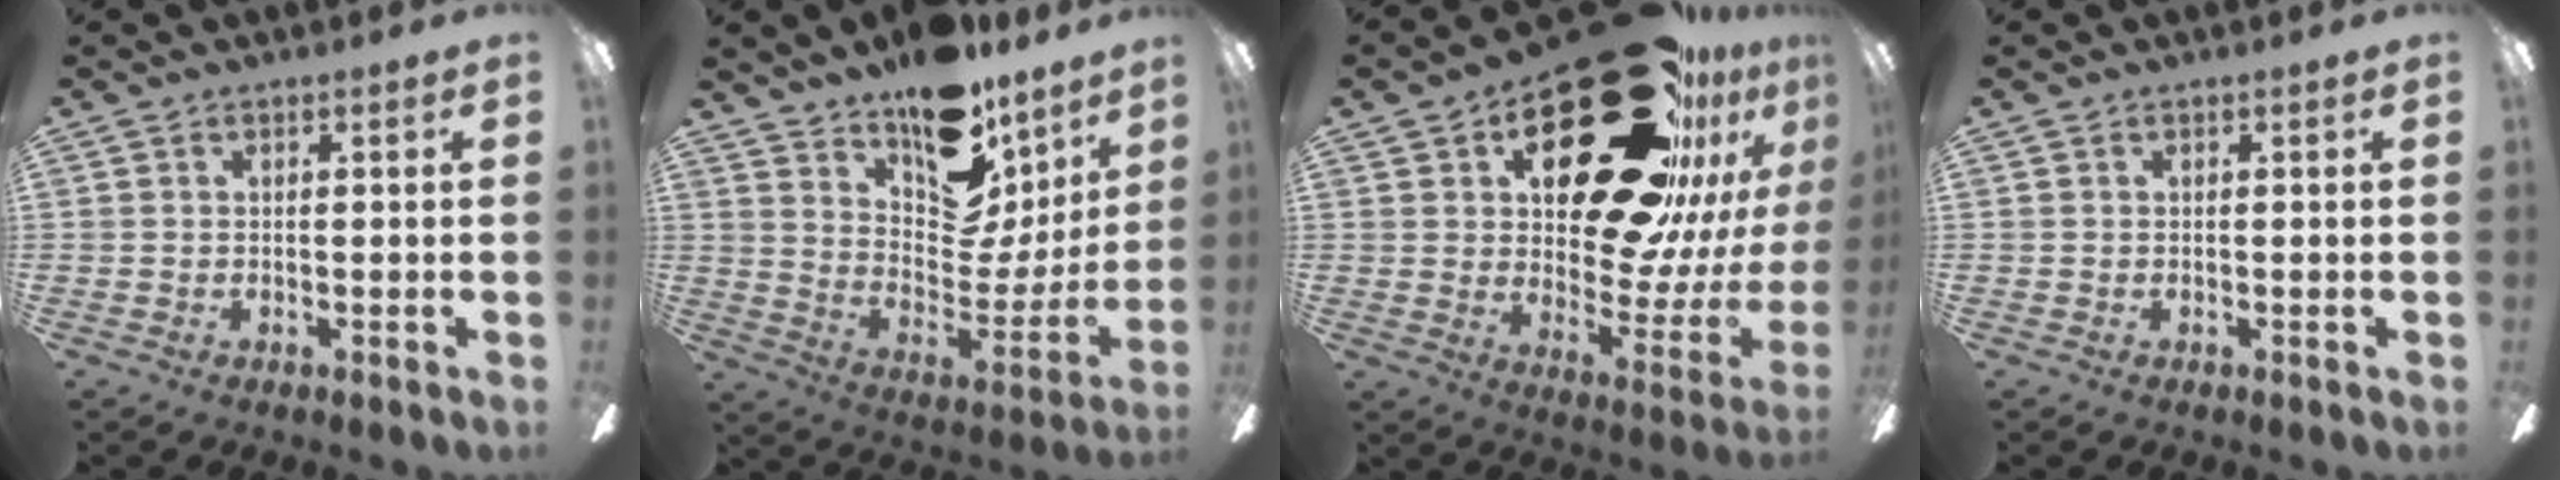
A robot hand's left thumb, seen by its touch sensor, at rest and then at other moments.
{"total": 17.7, "force": [13.2, 8.0, 8.6], "torque": [-0.131, -0.110, 0.235]}
{"total": 34.1, "force": [19.5, 16.0, 23.0], "torque": [-0.300, -0.124, 0.351]}
{"total": 0.0}